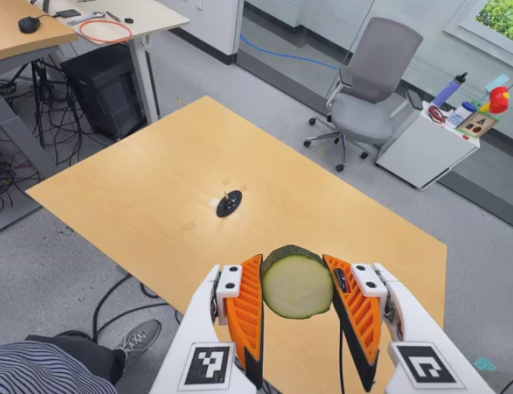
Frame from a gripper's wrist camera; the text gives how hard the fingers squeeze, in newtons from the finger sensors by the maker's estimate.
{"total": 11.6, "left": 11.3, "right": 11.9}